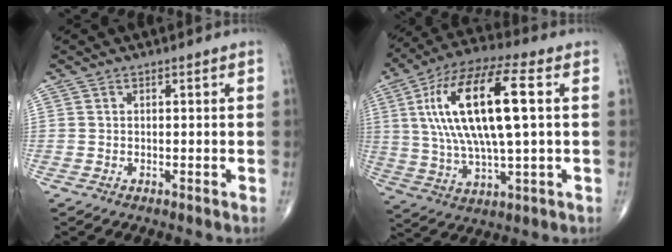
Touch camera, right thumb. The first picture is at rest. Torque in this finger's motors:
{"motor_torque": [-0.80, 3.46, 1.74, 1.04, 0.66]}